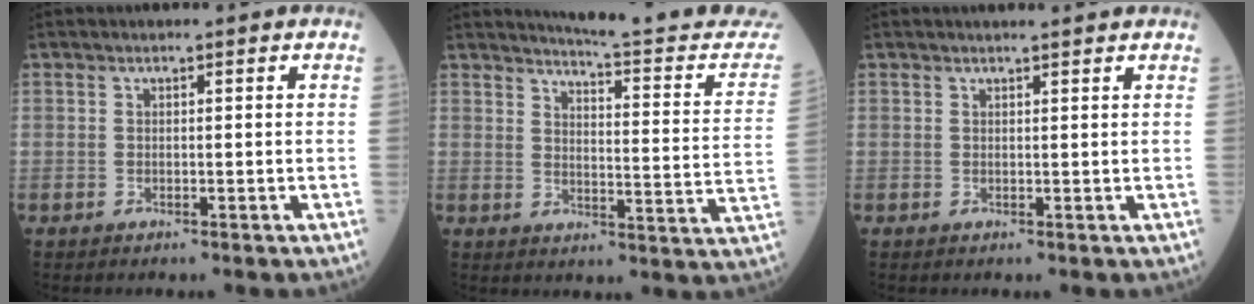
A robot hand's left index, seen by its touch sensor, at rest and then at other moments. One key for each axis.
{"total": 17.9, "fx": 17.3, "fy": 0.4, "fz": 4.6, "tx": -0.052, "ty": -0.100, "tz": 0.191}
{"total": 3.5, "fx": 3.3, "fy": 0.0, "fz": 1.2, "tx": -0.018, "ty": 0.011, "tz": 0.038}